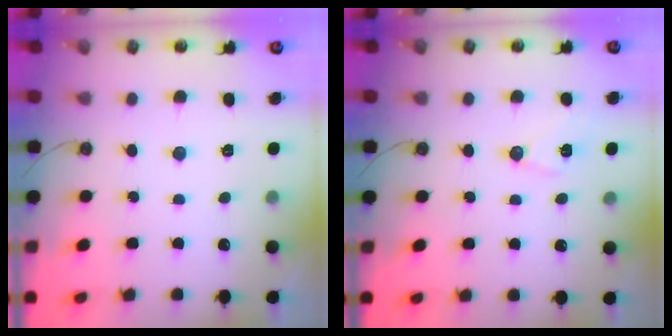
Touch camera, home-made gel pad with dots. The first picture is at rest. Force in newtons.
{"total": 7.8, "press": 7.0, "slide": 3.6}